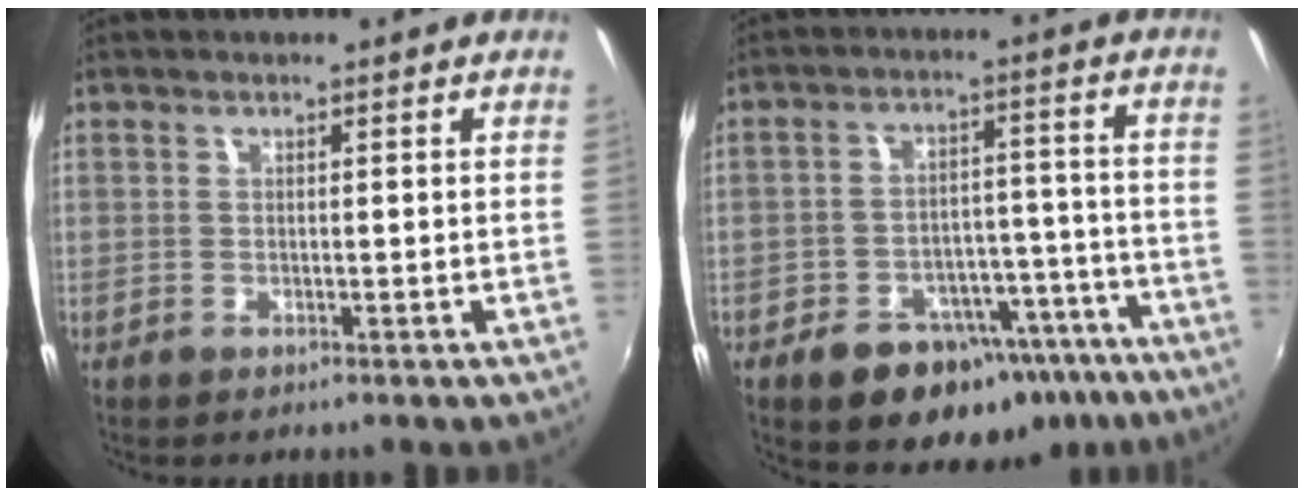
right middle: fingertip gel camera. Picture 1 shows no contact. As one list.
[{"total": 17.7, "force": [-11.6, 10.5, 8.2], "torque": [-0.144, 0.035, -0.134]}]